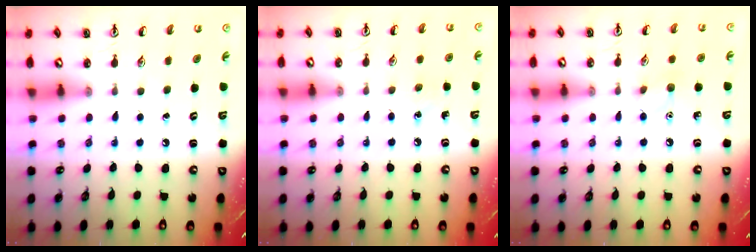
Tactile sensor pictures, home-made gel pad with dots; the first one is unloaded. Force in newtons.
{"total": 4.4, "press": 4.1, "slide": 1.5}
{"total": 5.5, "press": 5.2, "slide": 1.8}